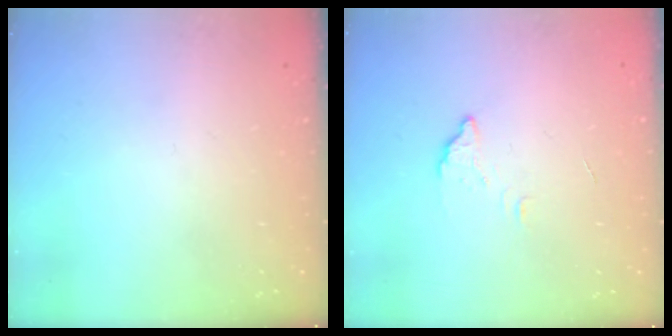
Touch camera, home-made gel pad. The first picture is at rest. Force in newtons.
{"total": 2.8, "press": 2.8, "slide": 0.2}